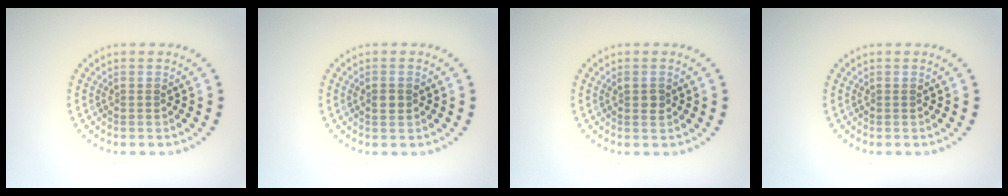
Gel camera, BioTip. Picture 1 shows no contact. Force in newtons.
{"total": 1.0, "press": 1.0, "slide": 0.1}
{"total": 1.1, "press": 1.0, "slide": 0.3}
{"total": 0.0}